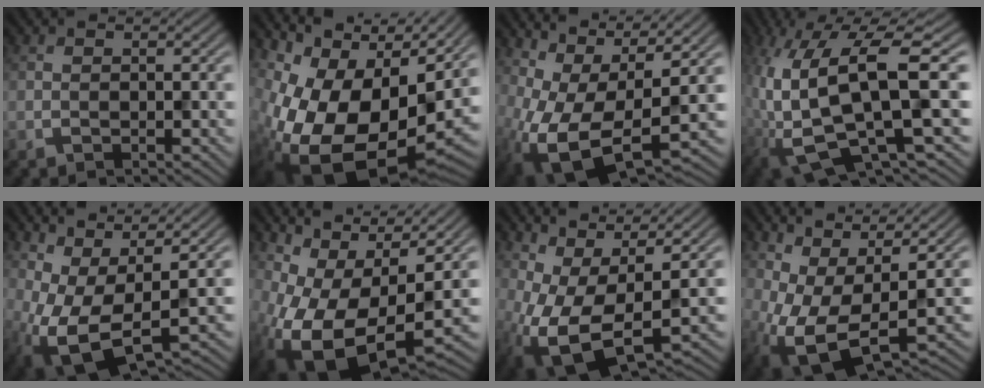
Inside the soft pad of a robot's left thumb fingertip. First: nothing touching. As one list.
[{"total": 17.5, "force": [-1.4, 10.4, 14.0], "torque": [-0.253, -0.036, -0.007]}, {"total": 13.4, "force": [0.1, 6.6, 11.7], "torque": [-0.240, -0.022, 0.019]}, {"total": 14.9, "force": [-2.4, 4.1, 14.2], "torque": [-0.300, 0.003, -0.032]}, {"total": 10.4, "force": [1.1, 5.0, 9.0], "torque": [-0.199, -0.007, 0.023]}, {"total": 15.2, "force": [0.1, 7.8, 13.0], "torque": [-0.260, -0.033, 0.024]}, {"total": 12.1, "force": [0.5, 5.9, 10.5], "torque": [-0.219, -0.013, 0.016]}, {"total": 10.8, "force": [1.0, 5.2, 9.4], "torque": [-0.201, -0.008, 0.021]}]